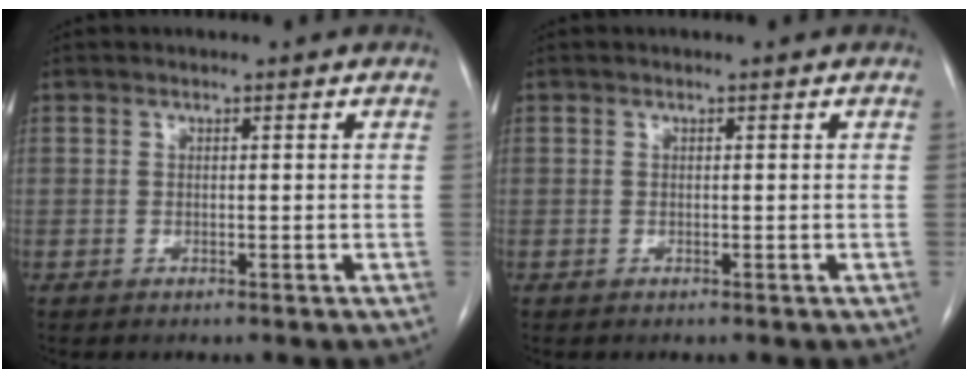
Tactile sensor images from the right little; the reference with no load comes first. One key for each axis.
{"total": 0.0}